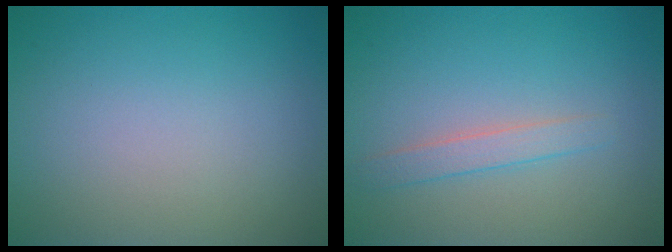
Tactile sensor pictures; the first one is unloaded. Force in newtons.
{"total": 1.7, "press": 1.7, "slide": 0.0}